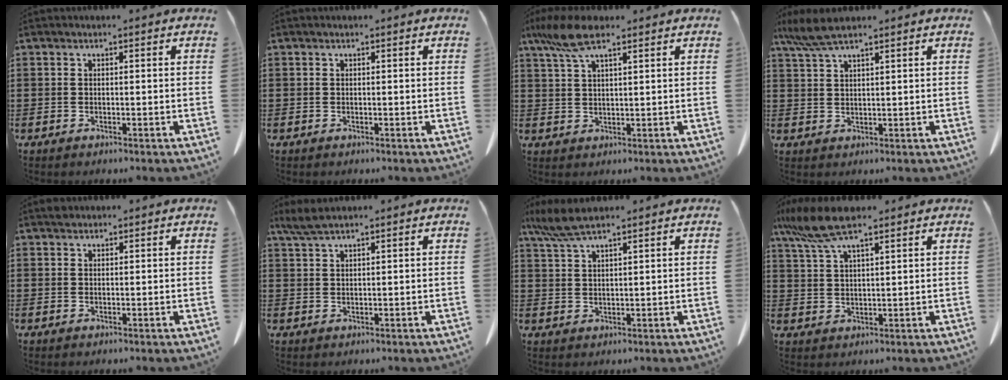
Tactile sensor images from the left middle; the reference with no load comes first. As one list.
[{"total": 0.0}, {"total": 6.9, "force": [4.4, 1.8, 5.1], "torque": [-0.123, -0.004, 0.075]}, {"total": 5.0, "force": [3.9, 0.6, 3.1], "torque": [-0.069, -0.001, 0.072]}, {"total": 0.9, "force": [0.7, 0.4, 0.1], "torque": [-0.004, 0.002, 0.015]}, {"total": 2.8, "force": [2.1, 0.4, 1.8], "torque": [-0.040, 0.001, 0.040]}, {"total": 5.5, "force": [4.2, 0.7, 3.4], "torque": [-0.084, -0.004, 0.076]}, {"total": 8.1, "force": [5.9, 1.4, 5.3], "torque": [-0.132, -0.012, 0.105]}]